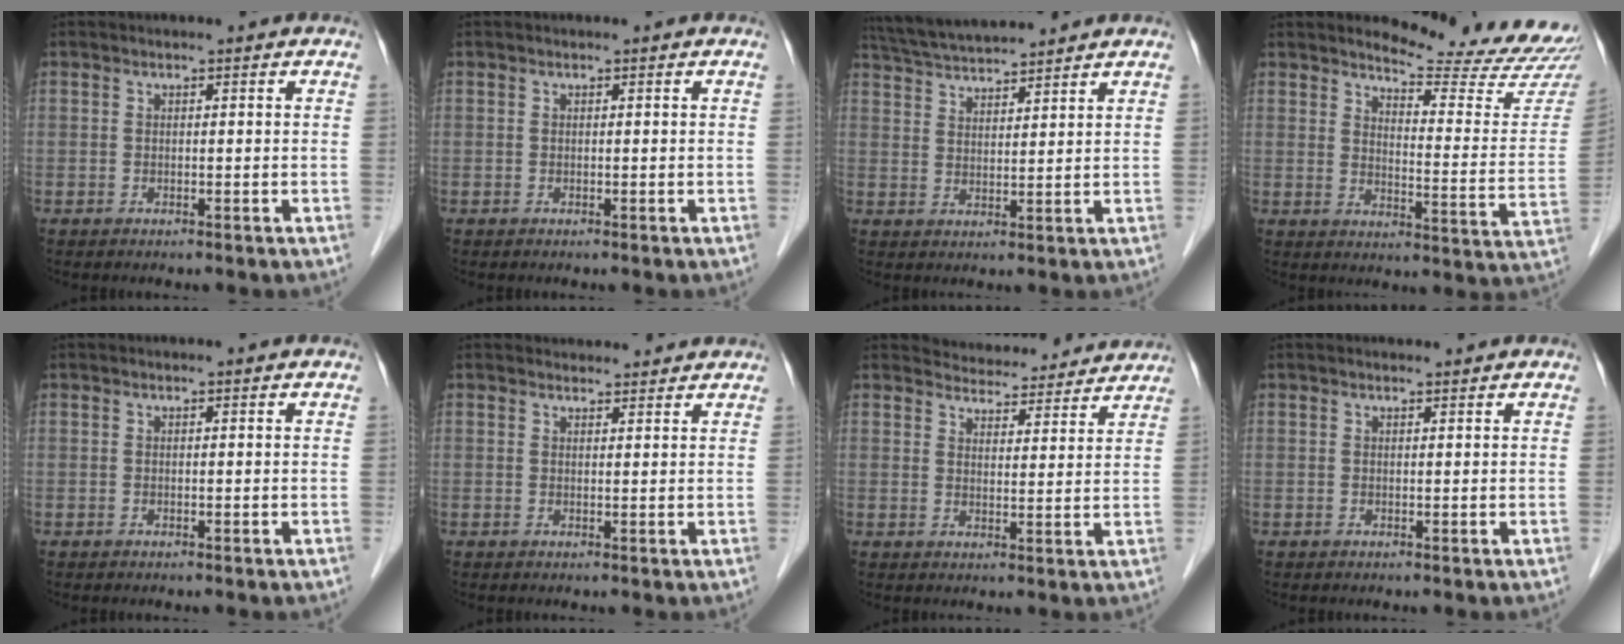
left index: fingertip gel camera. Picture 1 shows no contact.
{"total": 0.0}
{"total": 9.5, "force": [9.0, 0.3, 3.2], "torque": [-0.067, 0.031, 0.157]}
{"total": 17.9, "force": [17.3, 1.1, 4.4], "torque": [-0.052, -0.116, 0.196]}
{"total": 0.0}
{"total": 3.9, "force": [3.8, 1.0, 0.2], "torque": [-0.005, 0.016, 0.047]}
{"total": 10.2, "force": [9.9, 2.2, 0.9], "torque": [0.001, 0.009, 0.119]}
{"total": 1.1, "force": [1.1, 0.0, 0.2], "torque": [-0.009, 0.006, 0.020]}